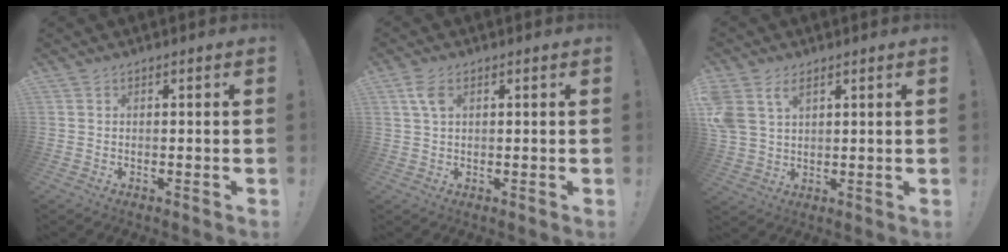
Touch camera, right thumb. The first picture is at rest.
{"total": 4.4, "force": [1.8, 2.2, 3.3], "torque": [-0.062, 0.001, 0.033]}
{"total": 7.3, "force": [3.7, 4.9, 3.9], "torque": [-0.082, -0.013, 0.073]}